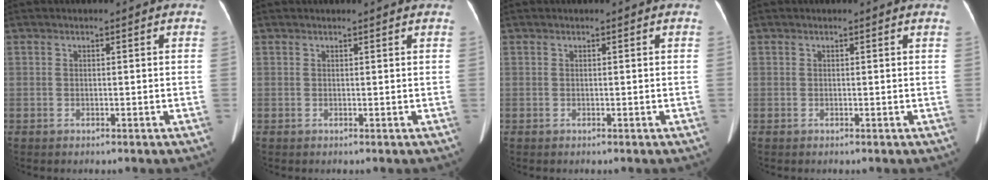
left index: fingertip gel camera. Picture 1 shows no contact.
{"total": 2.1, "force": [2.0, 0.0, 0.5], "torque": [-0.012, 0.012, 0.023]}
{"total": 0.0}
{"total": 0.0}